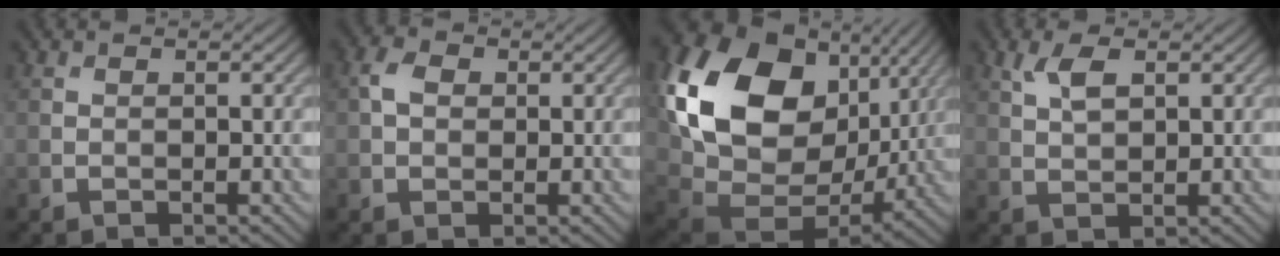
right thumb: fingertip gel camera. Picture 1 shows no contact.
{"total": 2.7, "force": [0.5, 2.0, 1.7], "torque": [-0.040, 0.005, 0.003]}
{"total": 20.1, "force": [5.6, 14.5, 12.8], "torque": [-0.308, -0.008, 0.121]}
{"total": 3.5, "force": [1.6, 1.6, 2.7], "torque": [-0.063, 0.003, 0.034]}